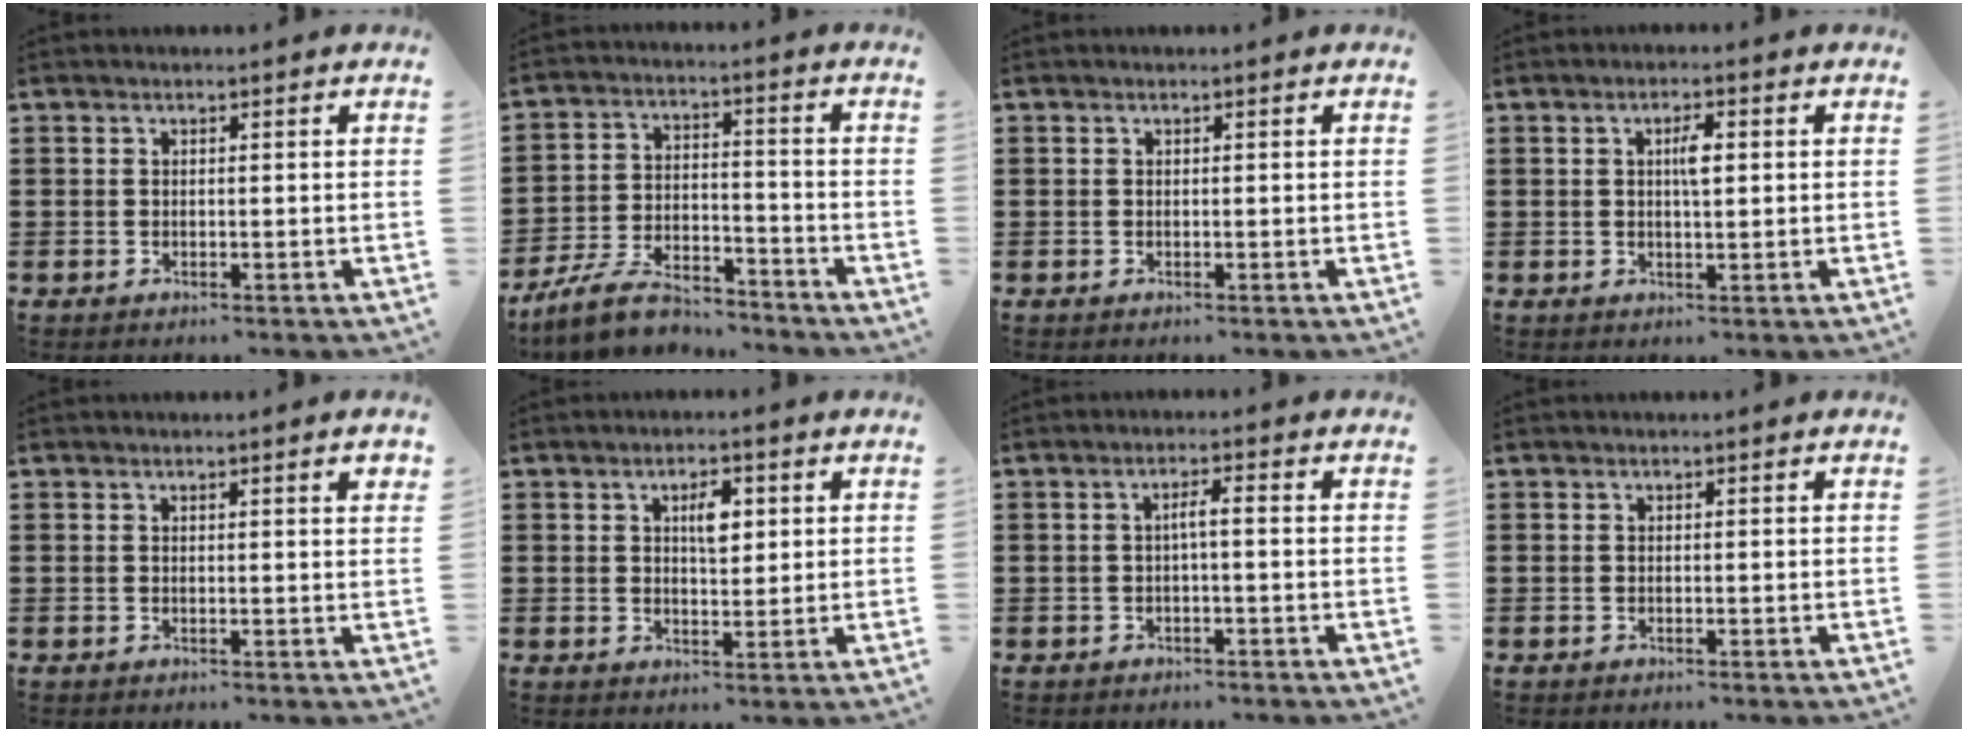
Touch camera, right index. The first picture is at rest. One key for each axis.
{"total": 8.8, "fx": -7.9, "fy": 1.8, "fz": 3.4, "tx": -0.077, "ty": 0.015, "tz": -0.154}
{"total": 0.0}
{"total": 3.1, "fx": 0.5, "fy": 0.9, "fz": 2.9, "tx": -0.050, "ty": 0.002, "tz": 0.003}
{"total": 1.5, "fx": 0.7, "fy": 0.1, "fz": 1.3, "tx": -0.027, "ty": 0.001, "tz": 0.012}
{"total": 4.2, "fx": 1.3, "fy": 1.9, "fz": 3.5, "tx": -0.049, "ty": 0.000, "tz": 0.015}
{"total": 2.1, "fx": -0.4, "fy": 0.2, "fz": 2.1, "tx": -0.039, "ty": 0.003, "tz": -0.009}
{"total": 0.0}